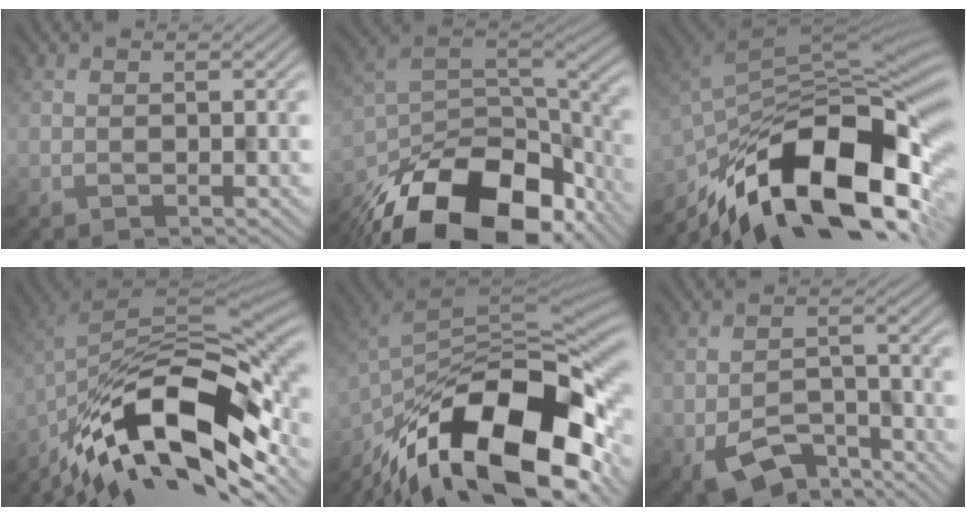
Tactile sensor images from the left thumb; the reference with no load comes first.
{"total": 19.0, "force": [-11.9, 9.2, 11.7], "torque": [-0.256, -0.056, -0.175]}
{"total": 16.6, "force": [-8.6, 7.4, 12.2], "torque": [-0.221, -0.017, -0.152]}
{"total": 16.4, "force": [-8.5, 6.6, 12.4], "torque": [-0.236, -0.010, -0.153]}
{"total": 17.2, "force": [-10.2, 7.0, 12.0], "torque": [-0.229, -0.009, -0.177]}
{"total": 6.7, "force": [-3.6, 3.7, 4.3], "torque": [-0.086, -0.014, -0.057]}